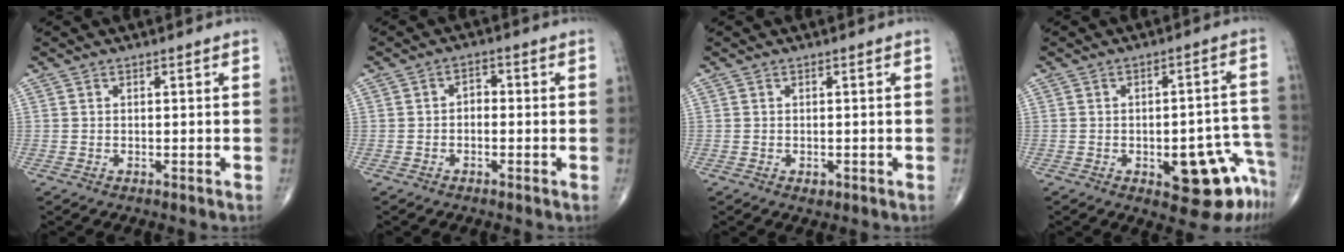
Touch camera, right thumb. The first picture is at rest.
{"total": 2.3, "force": [-0.4, 1.6, 1.6], "torque": [-0.014, 0.013, -0.014]}
{"total": 0.9, "force": [-0.4, 0.6, 0.6], "torque": [-0.004, 0.000, -0.004]}
{"total": 13.2, "force": [-6.2, 5.1, 10.5], "torque": [-0.076, 0.049, -0.067]}